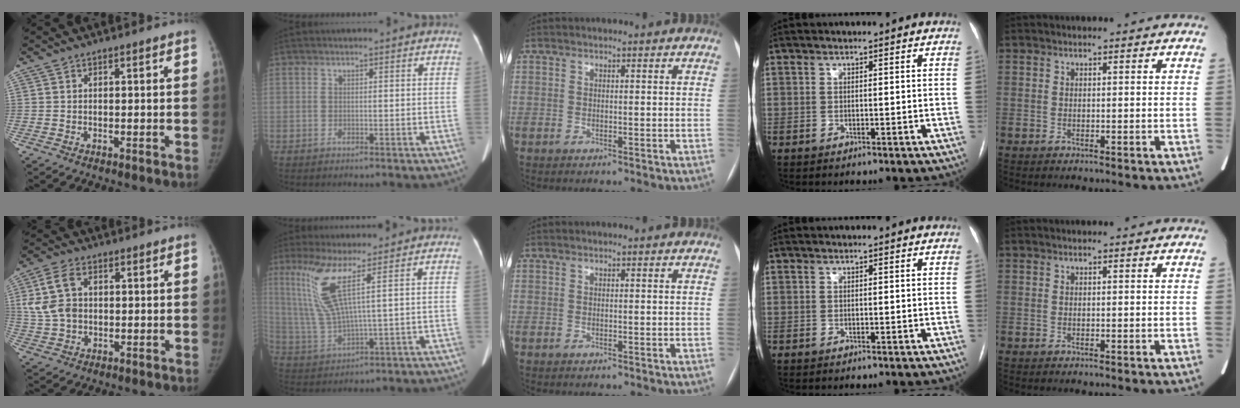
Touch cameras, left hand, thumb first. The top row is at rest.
{"thumb": {"total": 8.2, "force": [1.6, 5.7, 5.7], "torque": [-0.111, 0.009, 0.034]}, "index": {"total": 8.9, "force": [3.9, -0.4, 8.0], "torque": [-0.183, -0.007, 0.084]}}